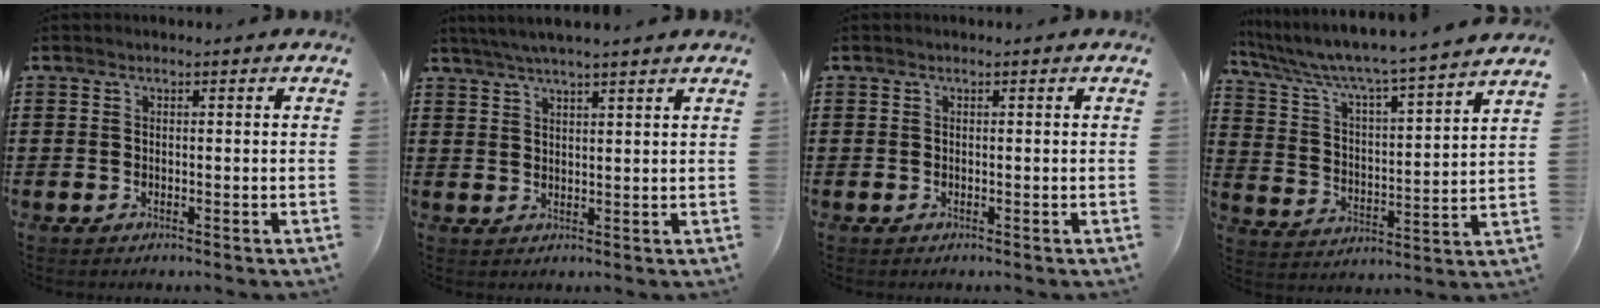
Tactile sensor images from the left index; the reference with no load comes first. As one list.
[{"total": 3.8, "force": [3.3, -0.5, 1.8], "torque": [-0.043, -0.003, 0.061]}, {"total": 0.0}, {"total": 5.7, "force": [5.1, -0.5, 2.6], "torque": [-0.075, -0.047, 0.076]}]